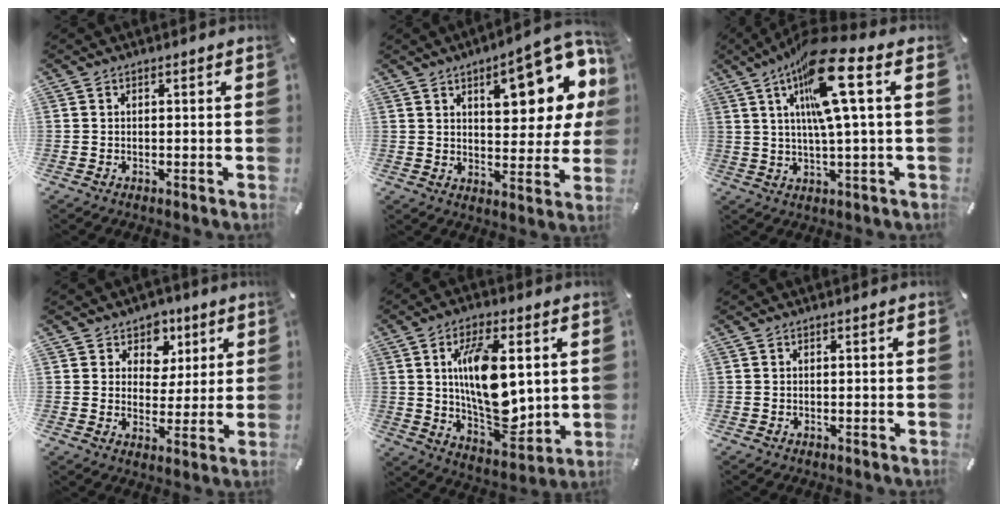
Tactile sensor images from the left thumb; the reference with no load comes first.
{"total": 18.3, "force": [8.4, 8.0, 14.2], "torque": [-0.174, -0.045, 0.130]}
{"total": 16.1, "force": [6.1, 1.8, 14.8], "torque": [-0.265, -0.018, 0.089]}
{"total": 7.2, "force": [3.1, 6.4, 1.1], "torque": [-0.008, -0.029, 0.051]}
{"total": 16.6, "force": [3.3, 8.5, 13.9], "torque": [-0.254, -0.028, 0.051]}
{"total": 0.0}